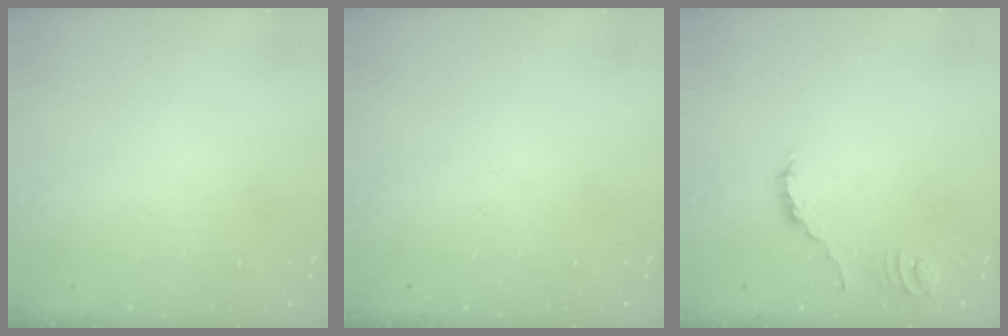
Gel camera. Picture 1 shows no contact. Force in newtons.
{"total": 0.0}
{"total": 2.0, "press": 2.0, "slide": 0.3}